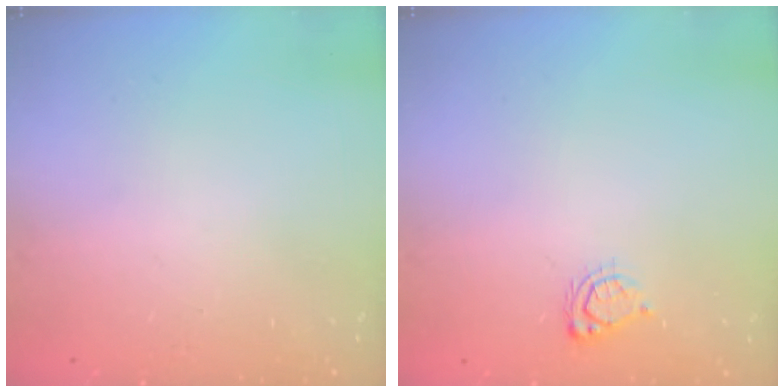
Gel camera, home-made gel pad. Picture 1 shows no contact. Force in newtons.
{"total": 5.0, "press": 4.9, "slide": 0.5}